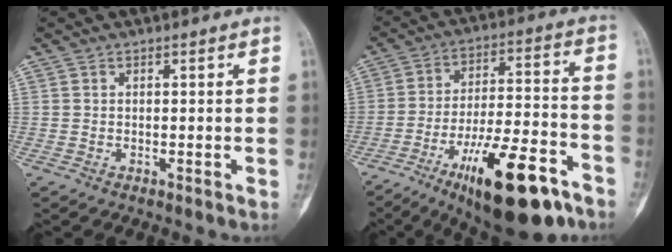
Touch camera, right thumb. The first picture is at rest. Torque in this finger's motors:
{"motor_torque": [3.37, 1.37, 1.35, -1.42, 0.46]}